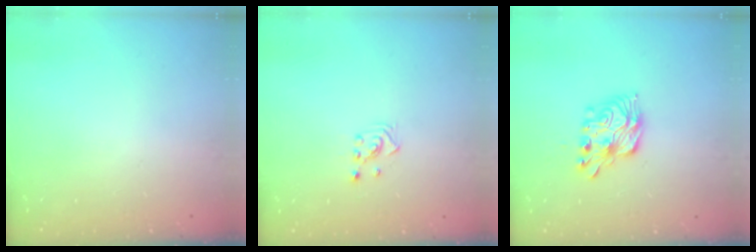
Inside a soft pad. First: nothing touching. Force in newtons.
{"total": 2.2, "press": 2.2, "slide": 0.2}
{"total": 11.5, "press": 11.4, "slide": 0.5}